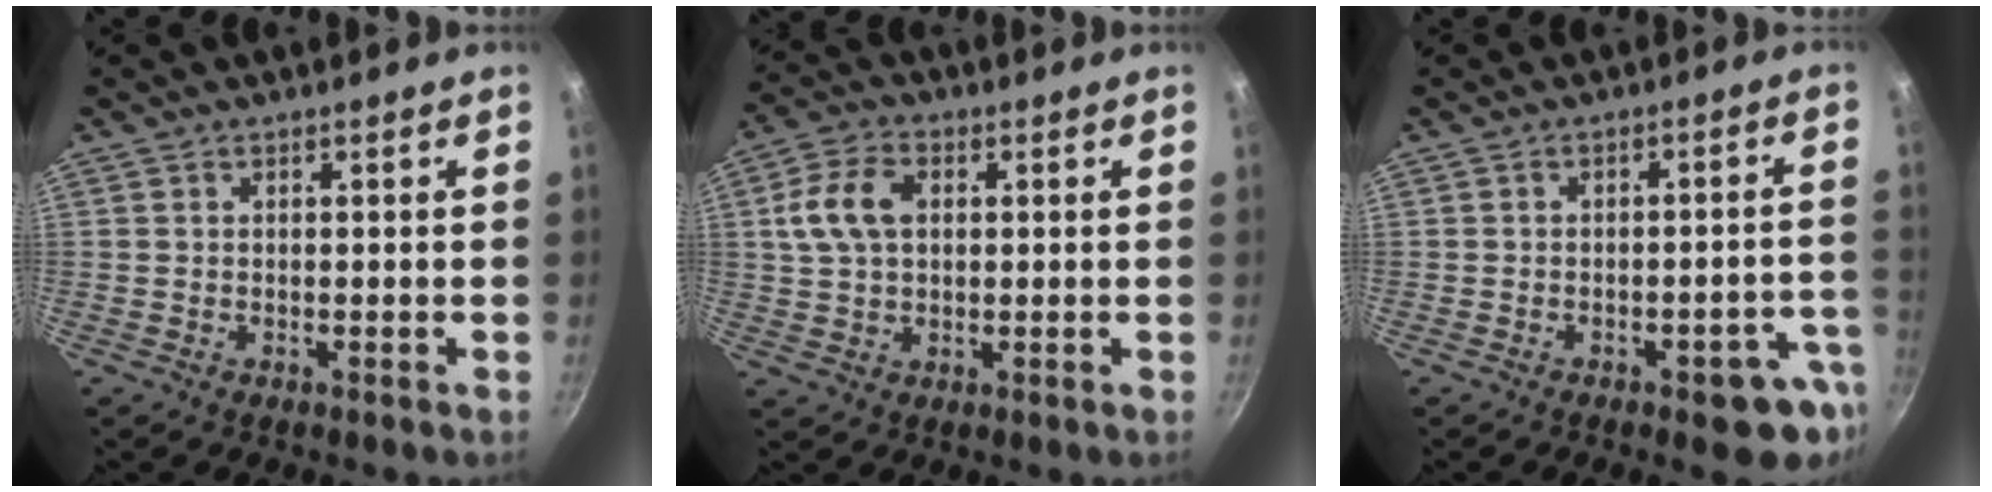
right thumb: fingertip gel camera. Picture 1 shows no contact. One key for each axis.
{"total": 8.8, "fx": 1.7, "fy": 5.9, "fz": 6.3, "tx": -0.122, "ty": 0.013, "tz": 0.031}
{"total": 8.8, "fx": -4.3, "fy": 2.9, "fz": 7.0, "tx": -0.069, "ty": 0.033, "tz": -0.048}